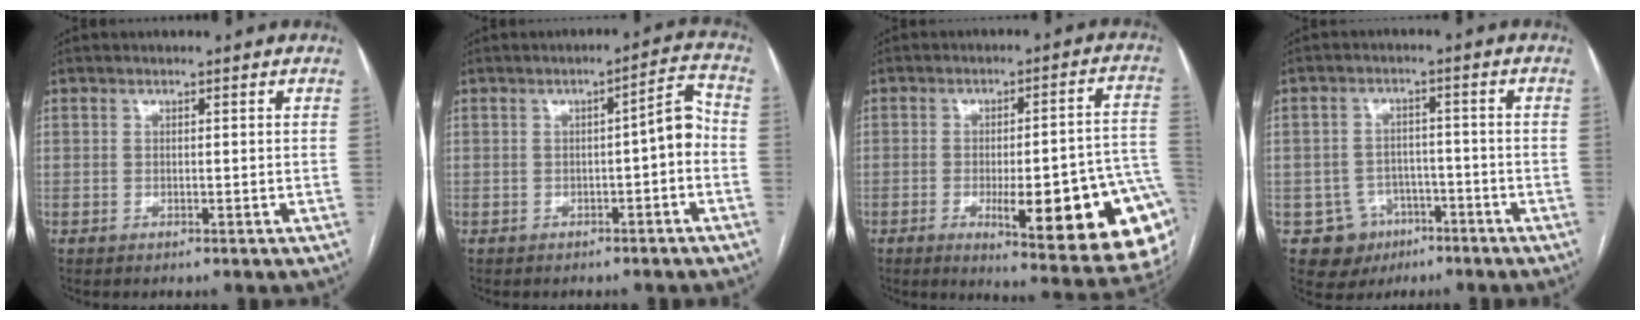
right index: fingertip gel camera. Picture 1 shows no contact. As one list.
[{"total": 4.9, "force": [-1.0, 1.0, 4.7], "torque": [-0.062, 0.024, -0.013]}, {"total": 22.4, "force": [-7.0, 4.0, 20.9], "torque": [-0.171, 0.007, -0.074]}, {"total": 6.8, "force": [-3.2, 5.9, 0.7], "torque": [-0.009, 0.011, -0.039]}]